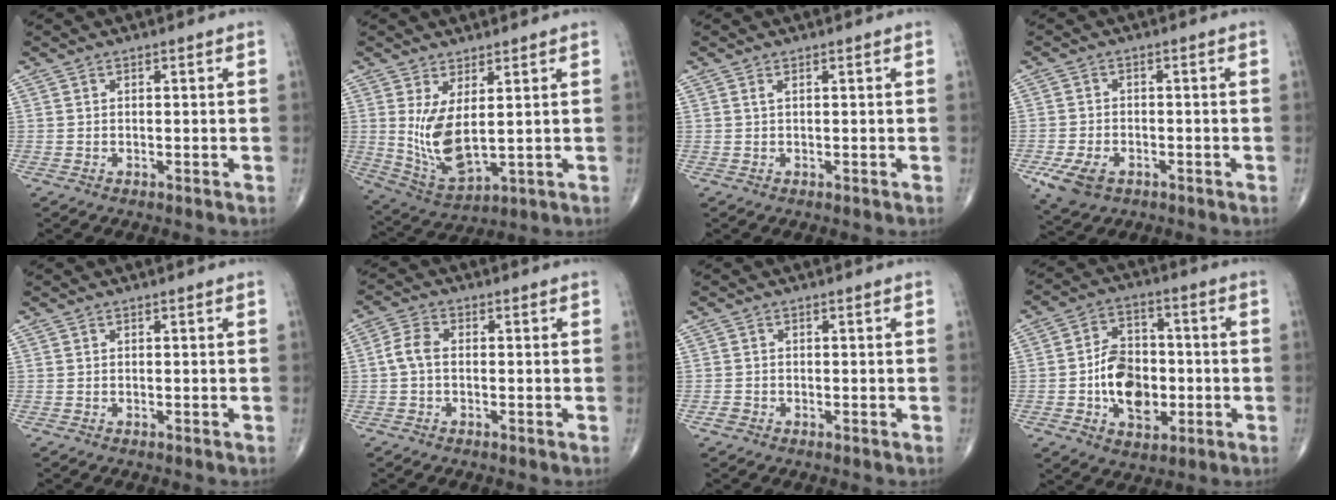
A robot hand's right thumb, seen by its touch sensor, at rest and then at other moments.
{"total": 9.5, "force": [1.6, 3.9, 8.5], "torque": [-0.169, -0.028, 0.048]}
{"total": 0.5, "force": [0.3, 0.1, 0.5], "torque": [-0.013, 0.003, 0.006]}
{"total": 6.7, "force": [-3.1, 4.4, 4.1], "torque": [-0.081, 0.005, -0.049]}
{"total": 0.0}
{"total": 3.9, "force": [-0.3, 2.4, 3.1], "torque": [-0.062, 0.011, -0.013]}
{"total": 1.1, "force": [-0.6, 0.9, 0.3], "torque": [-0.005, 0.002, -0.013]}
{"total": 12.3, "force": [-2.1, 8.5, 8.7], "torque": [-0.111, 0.021, -0.034]}